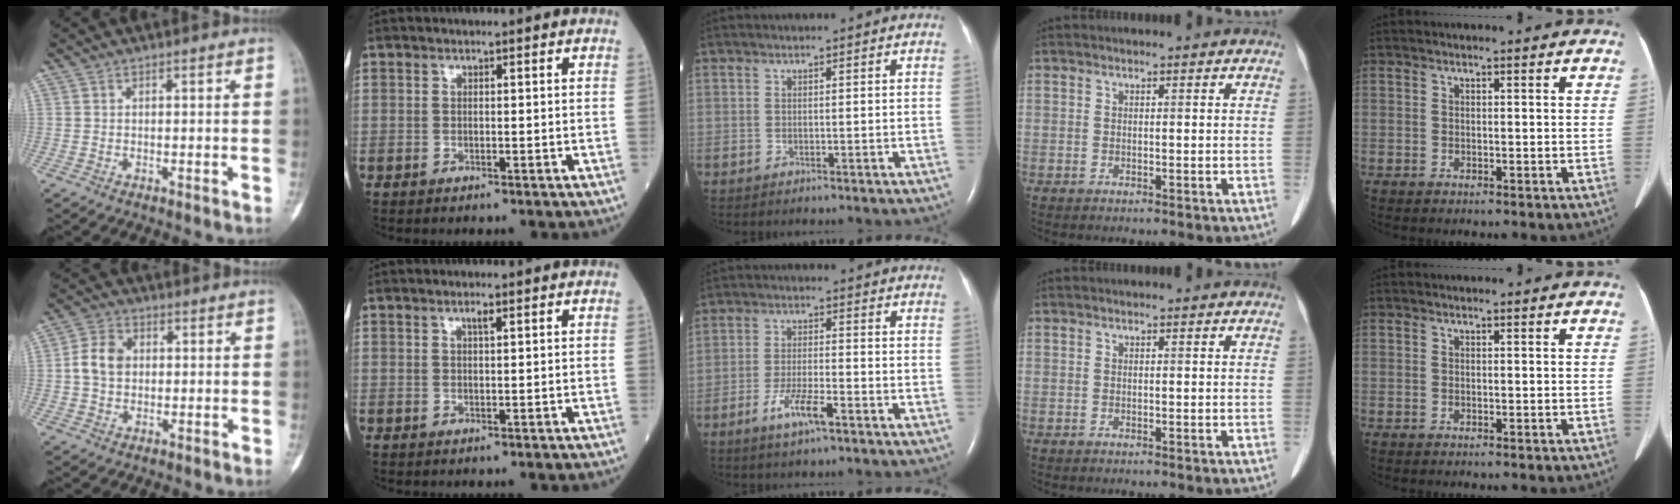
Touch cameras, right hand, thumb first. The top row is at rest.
{"thumb": {"total": 6.4, "force": [0.4, 5.0, 4.0], "torque": [-0.065, 0.012, 0.001]}, "index": {"total": 1.0, "force": [0.6, 0.1, 0.9], "torque": [-0.017, -0.002, 0.010]}, "middle": {"total": 5.4, "force": [-3.2, 0.8, 4.3], "torque": [-0.090, -0.005, -0.058]}}